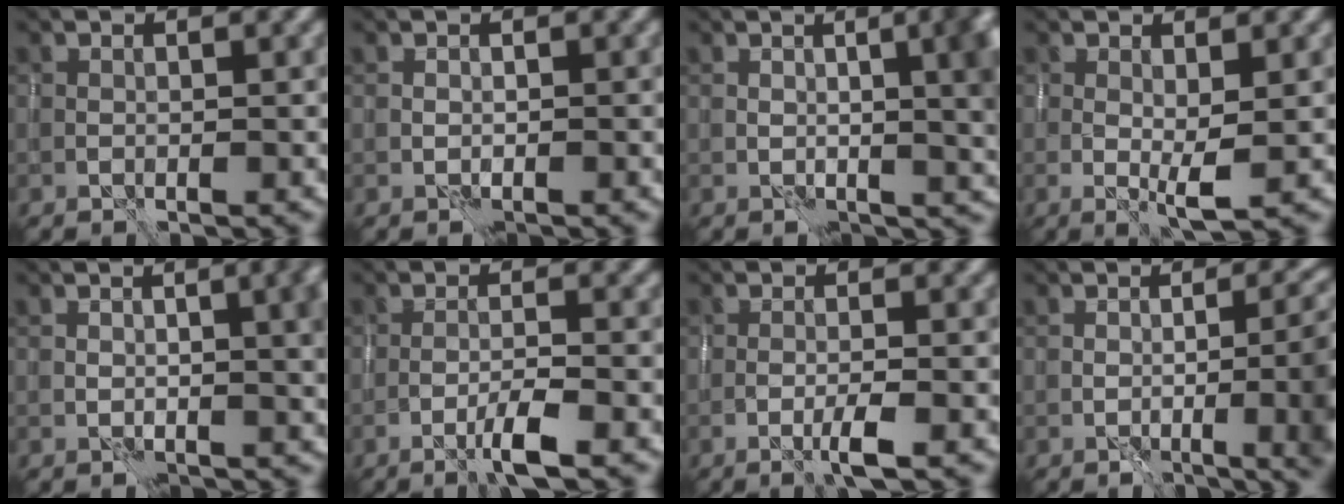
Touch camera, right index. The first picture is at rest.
{"total": 0.0}
{"total": 9.4, "force": [1.0, 3.7, 8.6], "torque": [-0.069, 0.017, 0.006]}
{"total": 2.5, "force": [0.1, 0.4, 2.4], "torque": [-0.046, -0.009, 0.004]}
{"total": 5.9, "force": [0.9, 2.3, 5.4], "torque": [-0.041, 0.012, 0.011]}
{"total": 3.0, "force": [-1.6, 0.2, 2.5], "torque": [-0.043, 0.008, -0.037]}
{"total": 2.2, "force": [-0.9, 0.2, 2.0], "torque": [-0.035, 0.004, -0.022]}
{"total": 9.4, "force": [-1.1, 3.6, 8.6], "torque": [-0.079, 0.002, -0.009]}